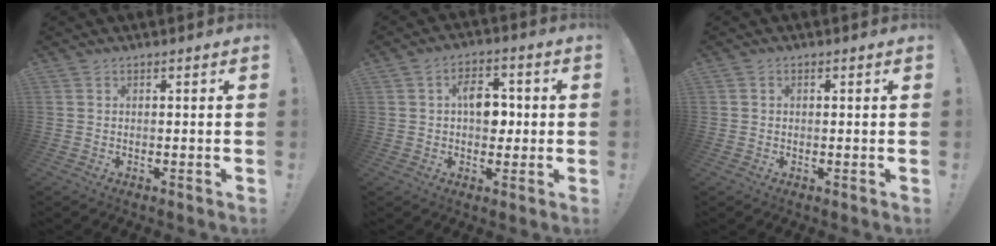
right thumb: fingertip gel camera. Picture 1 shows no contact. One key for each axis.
{"total": 8.9, "fx": 0.6, "fy": 6.1, "fz": 6.5, "tx": -0.098, "ty": 0.015, "tz": 0.013}
{"total": 0.5, "fx": -0.1, "fy": 0.5, "fz": 0.2, "tx": -0.010, "ty": 0.006, "tz": -0.001}